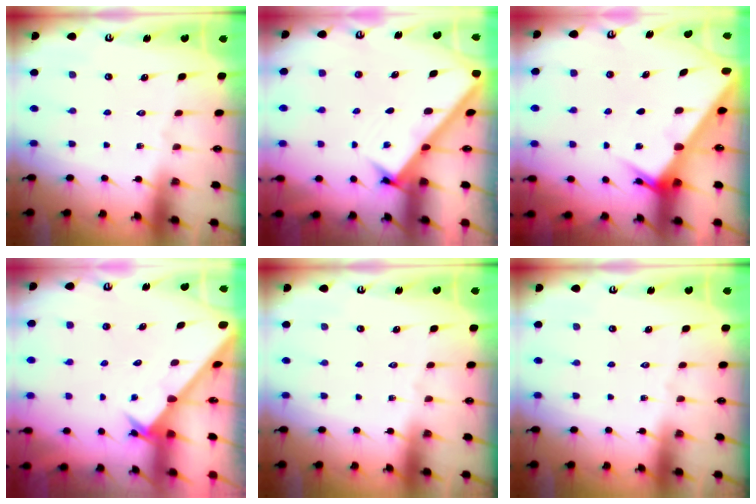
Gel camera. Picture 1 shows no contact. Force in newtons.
{"total": 2.9, "press": 2.9, "slide": 0.4}
{"total": 4.2, "press": 4.2, "slide": 0.3}
{"total": 2.6, "press": 2.6, "slide": 0.2}
{"total": 0.0}
{"total": 0.0}